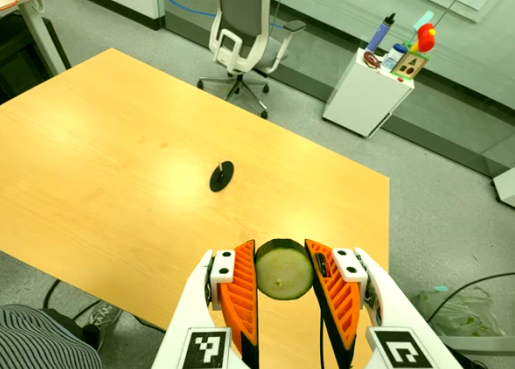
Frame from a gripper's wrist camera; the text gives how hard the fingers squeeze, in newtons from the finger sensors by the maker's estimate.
{"total": 9.4, "left": 9.2, "right": 9.7}